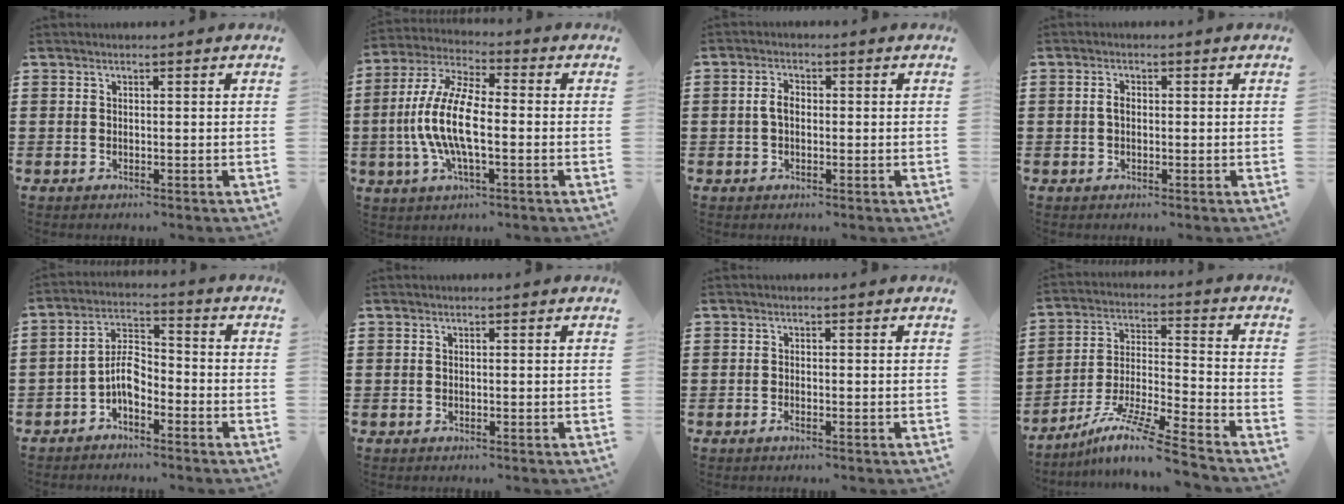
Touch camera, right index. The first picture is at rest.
{"total": 10.9, "force": [-1.8, 3.8, 10.0], "torque": [-0.232, -0.013, -0.041]}
{"total": 2.6, "force": [-0.1, 1.5, 2.1], "torque": [-0.049, 0.003, -0.005]}
{"total": 1.7, "force": [0.0, 1.0, 1.4], "torque": [-0.035, 0.002, -0.004]}
{"total": 5.4, "force": [-2.6, 2.5, 4.0], "torque": [-0.092, 0.006, -0.056]}
{"total": 0.0}
{"total": 0.8, "force": [-0.5, 0.0, 0.6], "torque": [-0.019, -0.009, -0.011]}
{"total": 10.4, "force": [-8.4, 0.3, 6.2], "torque": [-0.122, 0.003, -0.169]}